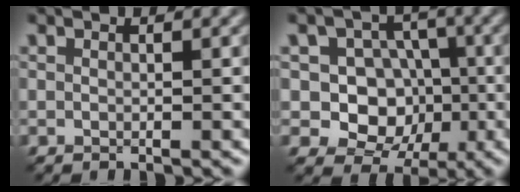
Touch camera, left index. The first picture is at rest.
{"total": 7.9, "force": [-1.0, 7.0, 3.5], "torque": [-0.048, 0.021, -0.046]}